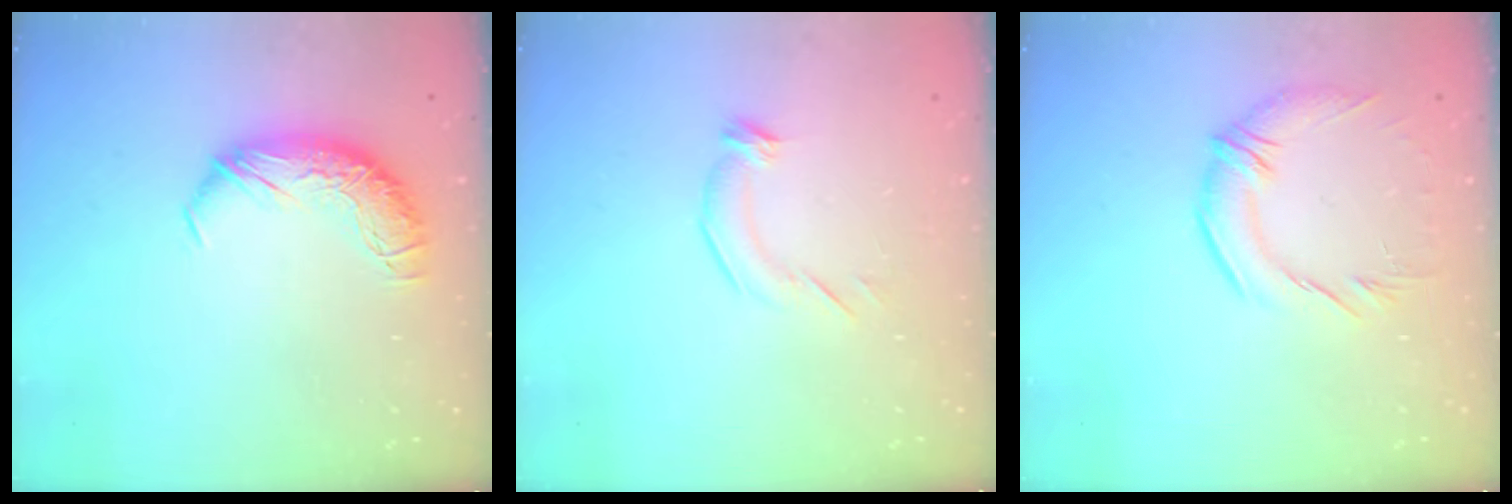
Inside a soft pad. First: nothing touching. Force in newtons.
{"total": 4.0, "press": 3.8, "slide": 1.2}
{"total": 3.0, "press": 1.4, "slide": 2.6}